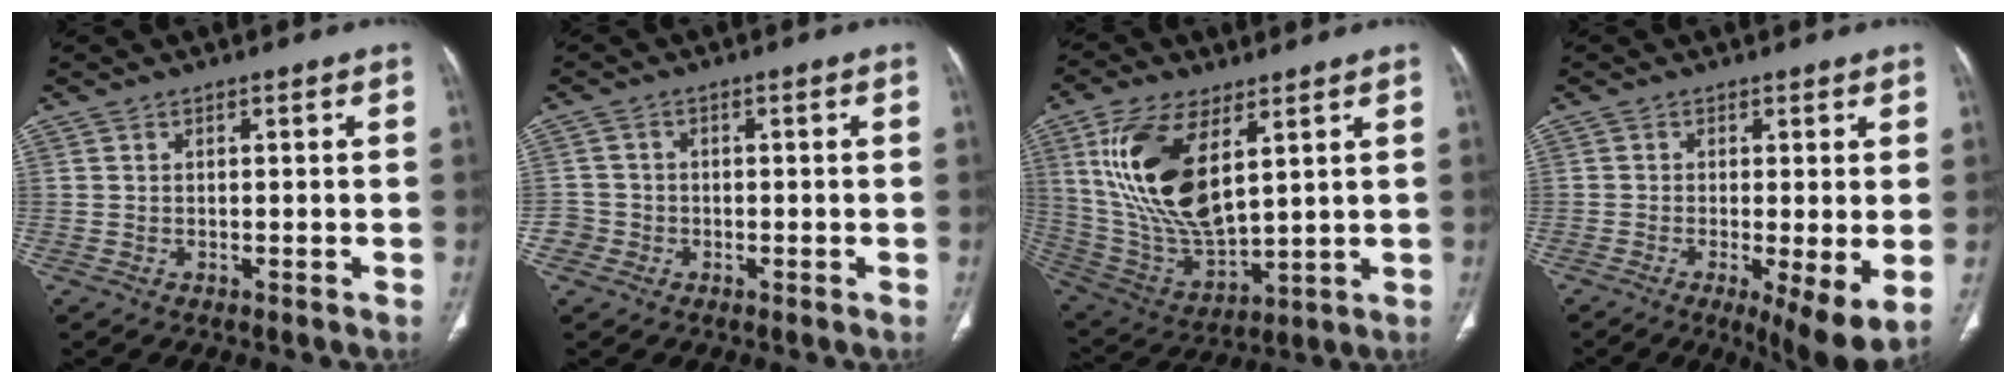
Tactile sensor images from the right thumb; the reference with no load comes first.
{"total": 2.7, "force": [-1.1, 2.4, -0.2], "torque": [0.016, 0.013, -0.028]}
{"total": 19.3, "force": [6.8, 8.9, 15.7], "torque": [-0.300, -0.026, 0.143]}
{"total": 8.4, "force": [-1.9, 2.1, 7.9], "torque": [-0.128, -0.026, -0.029]}